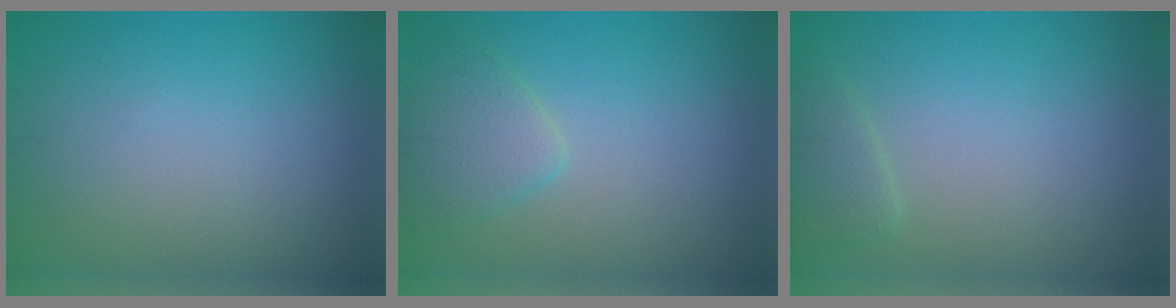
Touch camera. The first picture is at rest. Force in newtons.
{"total": 2.7, "press": 2.7, "slide": 0.3}
{"total": 1.6, "press": 1.6, "slide": 0.2}